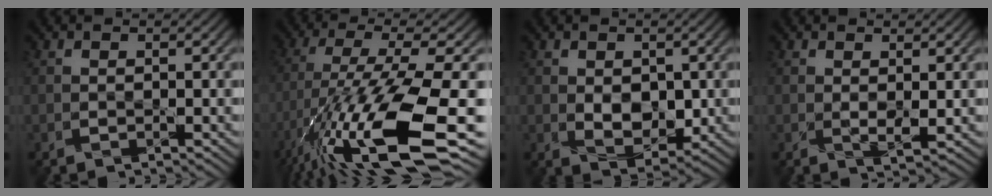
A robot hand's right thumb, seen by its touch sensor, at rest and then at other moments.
{"total": 16.7, "force": [-7.0, 4.2, 14.5], "torque": [-0.290, -0.018, -0.117]}
{"total": 4.2, "force": [0.3, 2.9, 3.1], "torque": [-0.057, -0.009, 0.011]}
{"total": 1.8, "force": [0.7, 0.7, 1.5], "torque": [-0.034, -0.007, 0.014]}